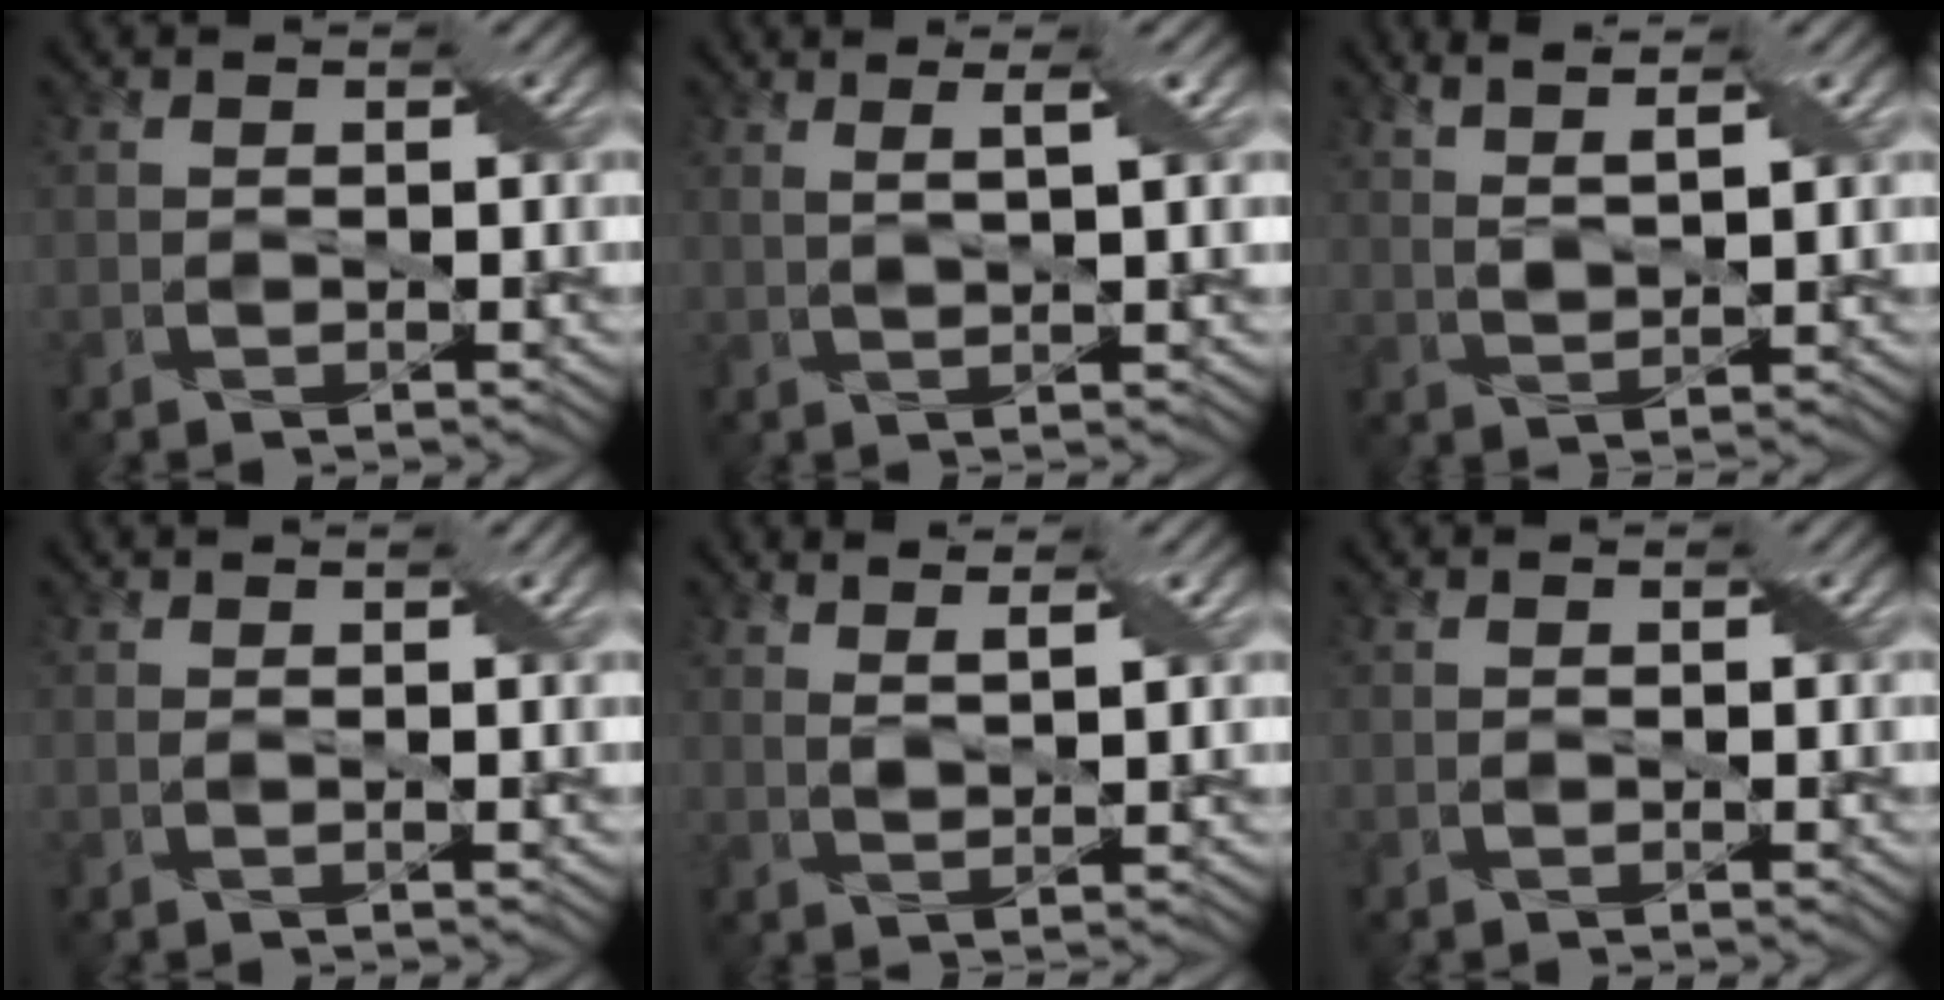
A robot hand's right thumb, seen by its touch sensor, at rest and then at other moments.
{"total": 3.8, "force": [1.7, 0.4, 3.4], "torque": [-0.048, 0.003, 0.022]}
{"total": 4.7, "force": [3.3, 0.7, 3.3], "torque": [-0.053, 0.008, 0.055]}
{"total": 2.2, "force": [0.6, 0.3, 2.1], "torque": [-0.029, 0.007, 0.004]}
{"total": 3.4, "force": [2.4, 0.4, 2.4], "torque": [-0.037, 0.000, 0.042]}
{"total": 0.0}